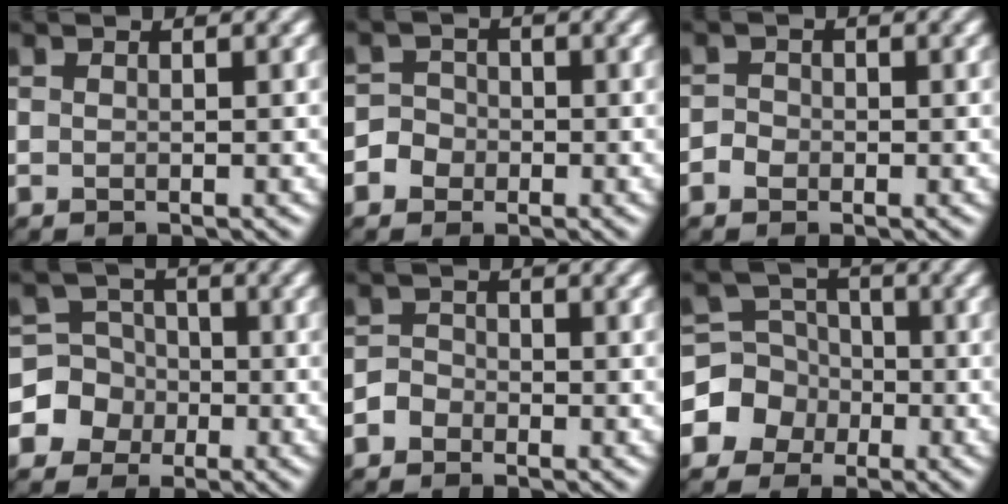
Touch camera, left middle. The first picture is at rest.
{"total": 1.9, "force": [-0.8, 1.7, 0.1], "torque": [0.009, 0.012, -0.018]}
{"total": 1.0, "force": [-0.6, 0.8, 0.1], "torque": [0.002, 0.010, -0.016]}
{"total": 5.4, "force": [-1.6, 5.1, 0.3], "torque": [0.008, 0.018, -0.052]}
{"total": 1.3, "force": [-0.9, 0.9, -0.1], "torque": [0.004, 0.012, -0.023]}
{"total": 4.7, "force": [-1.6, 4.4, 0.5], "torque": [0.009, 0.017, -0.058]}